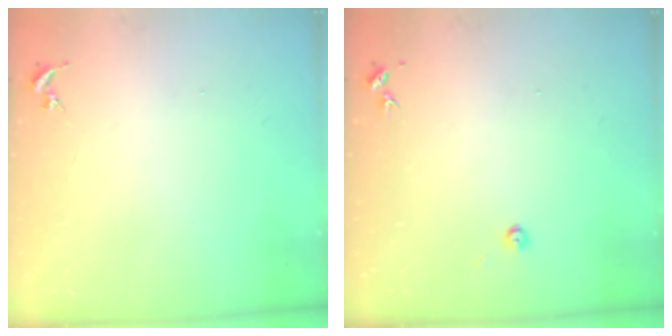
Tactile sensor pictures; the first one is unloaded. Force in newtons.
{"total": 2.7, "press": 2.7, "slide": 0.2}